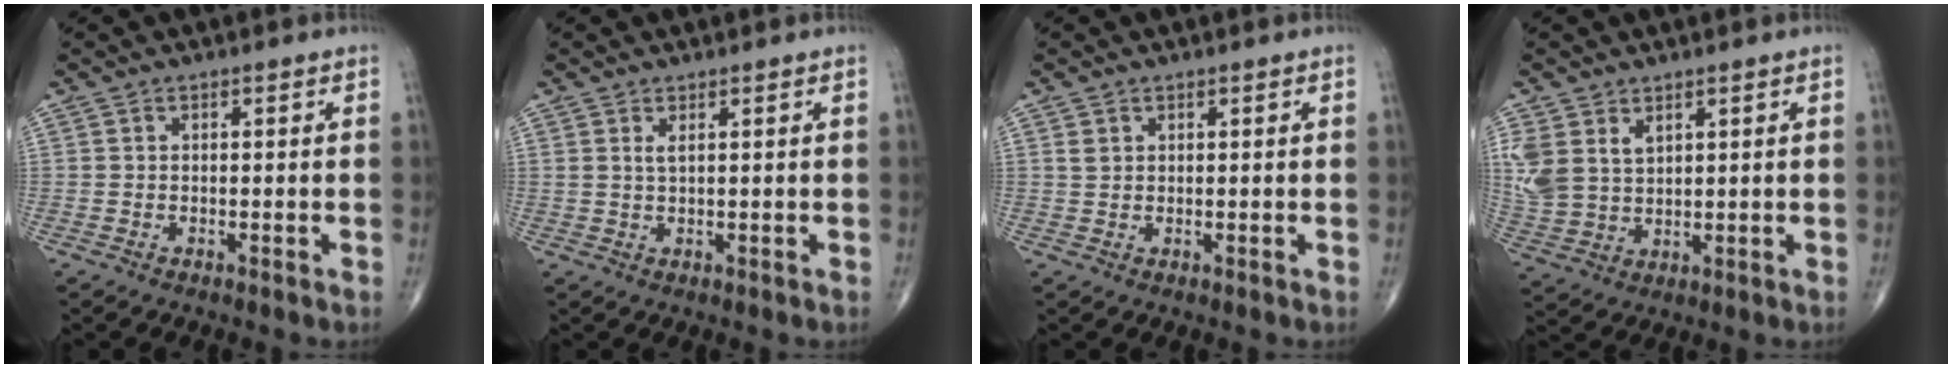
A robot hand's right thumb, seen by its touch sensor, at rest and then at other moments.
{"total": 1.2, "force": [0.6, 0.2, 0.9], "torque": [-0.022, -0.002, 0.015]}
{"total": 1.3, "force": [0.6, 0.9, 0.5], "torque": [-0.005, 0.000, 0.014]}
{"total": 8.6, "force": [3.5, 5.9, 5.1], "torque": [-0.109, -0.009, 0.086]}